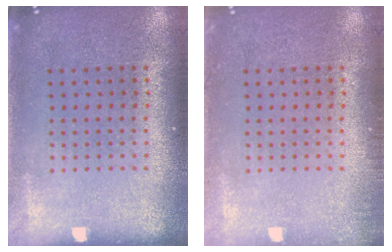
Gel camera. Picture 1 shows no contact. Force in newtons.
{"total": 0.8, "press": 0.8, "slide": 0.0}